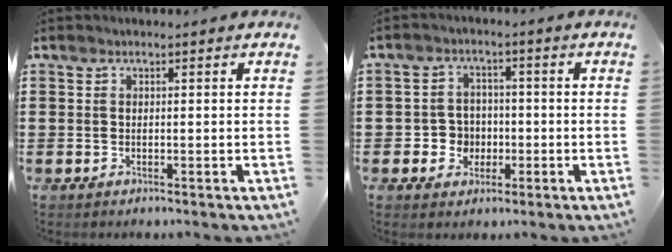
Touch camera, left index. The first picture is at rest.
{"total": 4.0, "force": [-1.0, 3.7, 1.1], "torque": [-0.033, 0.006, -0.022]}